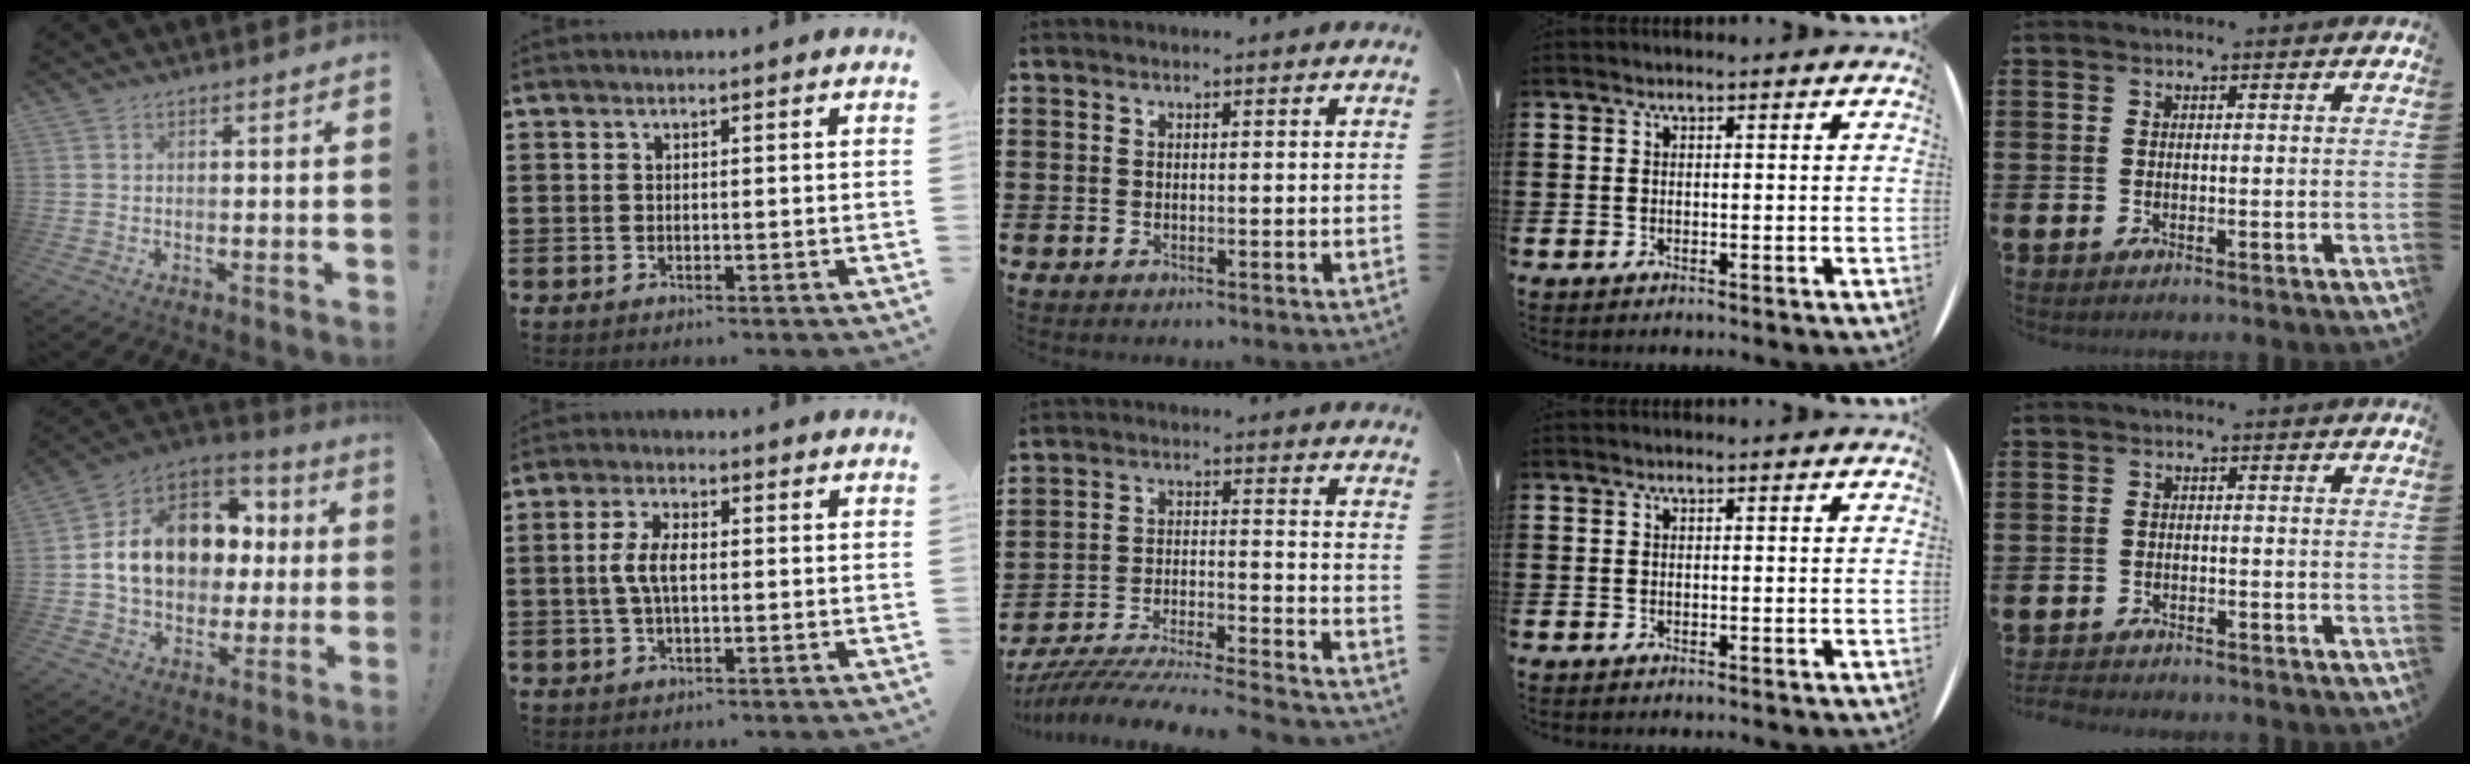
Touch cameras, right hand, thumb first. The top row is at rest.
{"thumb": {"total": 17.8, "force": [2.2, 13.6, 11.2], "torque": [-0.171, 0.009, 0.059]}, "index": {"total": 5.1, "force": [0.0, 2.2, 4.6], "torque": [-0.109, -0.002, -0.009]}, "middle": {"total": 7.2, "force": [-7.0, -0.4, 1.7], "torque": [-0.037, -0.009, -0.143]}, "little": {"total": 1.7, "force": [-1.7, 0.1, 0.0], "torque": [-0.004, 0.001, -0.036]}}